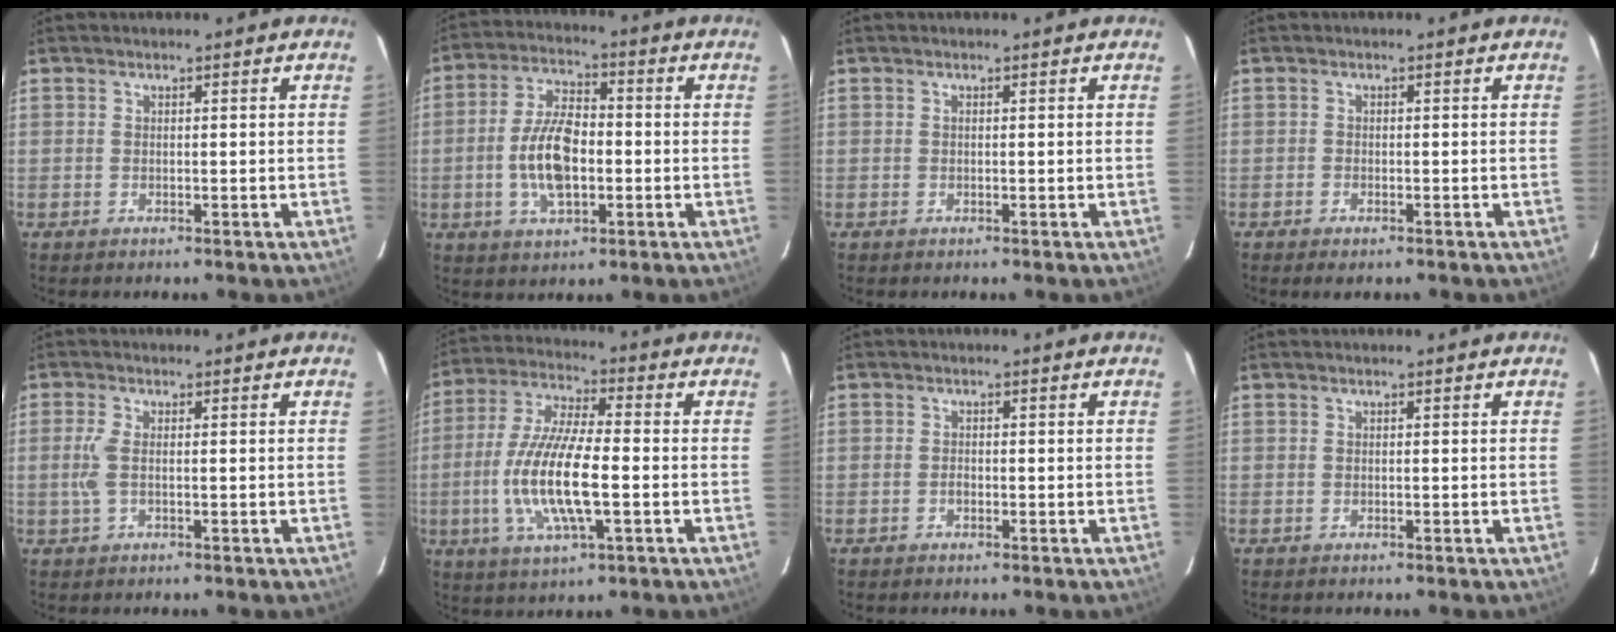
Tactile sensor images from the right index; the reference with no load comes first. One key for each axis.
{"total": 11.1, "fx": -1.9, "fy": 5.4, "fz": 9.5, "tx": -0.191, "ty": 0.006, "tz": -0.033}
{"total": 0.0}
{"total": 1.6, "fx": -1.2, "fy": 0.7, "fz": 0.8, "tx": -0.022, "ty": -0.003, "tz": -0.023}
{"total": 3.4, "fx": -0.1, "fy": 1.2, "fz": 3.2, "tx": -0.072, "ty": 0.000, "tz": -0.002}
{"total": 14.9, "fx": -2.9, "fy": 3.9, "fz": 14.0, "tx": -0.291, "ty": -0.005, "tz": -0.057}
{"total": 1.0, "fx": -0.4, "fy": 0.7, "fz": 0.5, "tx": -0.010, "ty": 0.002, "tz": -0.008}
{"total": 0.0}